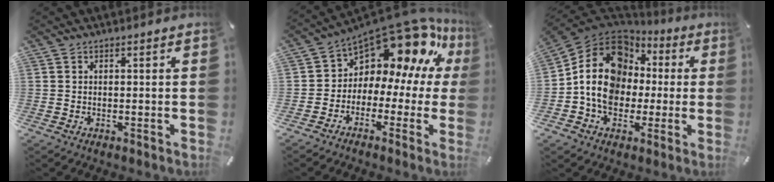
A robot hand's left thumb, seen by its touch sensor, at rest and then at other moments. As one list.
[{"total": 13.7, "force": [9.4, 7.0, 7.1], "torque": [-0.117, -0.090, 0.156]}, {"total": 15.3, "force": [-0.9, 13.1, 7.9], "torque": [-0.167, 0.013, -0.016]}]